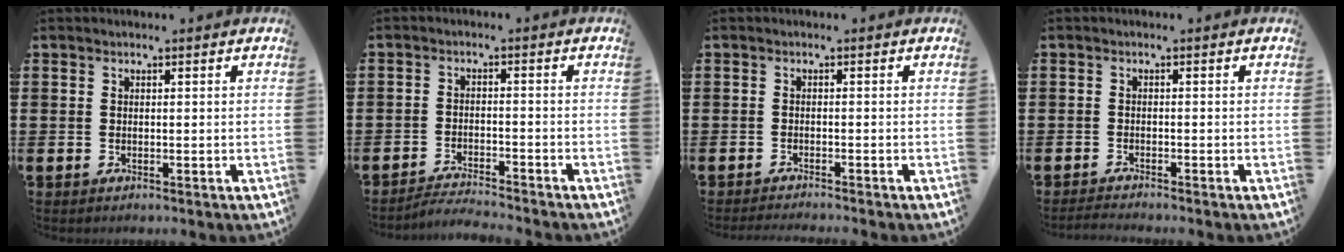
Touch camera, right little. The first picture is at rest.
{"total": 2.5, "force": [-2.5, -0.2, 0.0], "torque": [-0.004, 0.004, -0.054]}
{"total": 1.0, "force": [-0.9, -0.2, 0.1], "torque": [-0.002, -0.001, -0.019]}
{"total": 1.1, "force": [-1.0, -0.1, 0.3], "torque": [-0.006, 0.000, -0.021]}